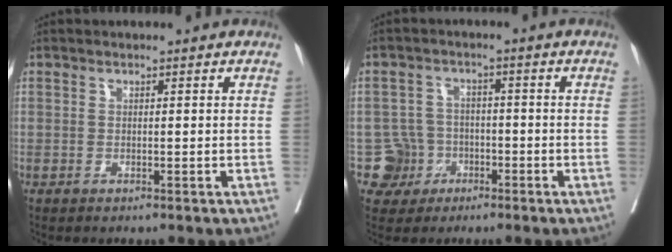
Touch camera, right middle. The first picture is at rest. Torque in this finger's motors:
{"motor_torque": [0.10, -0.05, -0.08, -0.05]}